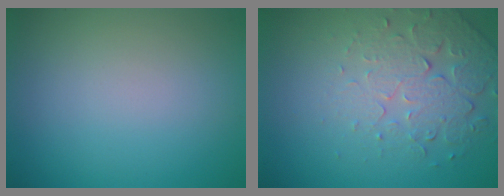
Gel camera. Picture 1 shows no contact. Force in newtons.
{"total": 5.1, "press": 3.7, "slide": 3.5}